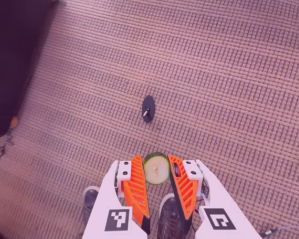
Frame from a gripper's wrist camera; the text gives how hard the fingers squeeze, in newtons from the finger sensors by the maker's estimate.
{"total": 9.0, "left": 9.0, "right": 9.1}